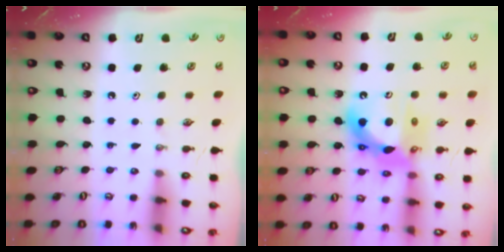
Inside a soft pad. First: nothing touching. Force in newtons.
{"total": 15.4, "press": 15.3, "slide": 1.7}